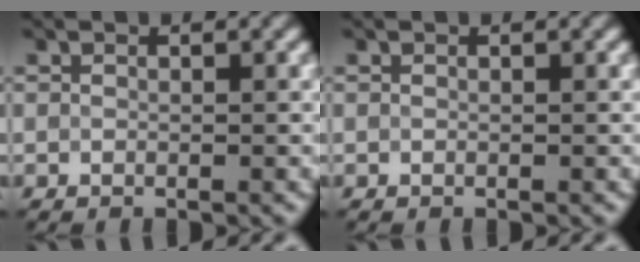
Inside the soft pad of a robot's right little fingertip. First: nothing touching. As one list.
[{"total": 0.0}]